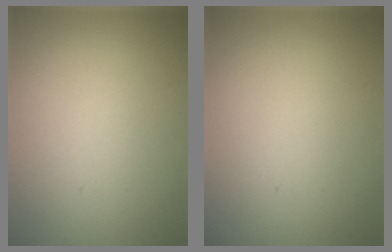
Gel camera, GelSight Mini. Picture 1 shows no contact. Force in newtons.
{"total": 0.0}